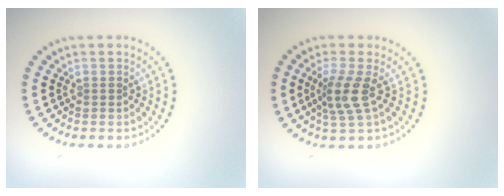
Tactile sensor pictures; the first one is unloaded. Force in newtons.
{"total": 2.8, "press": 2.1, "slide": 1.9}